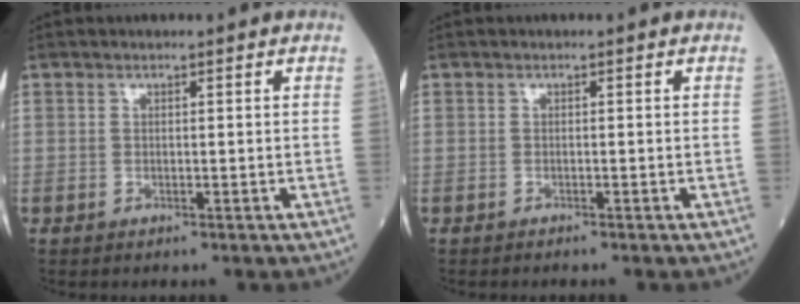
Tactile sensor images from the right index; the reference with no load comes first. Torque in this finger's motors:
{"motor_torque": [0.03, -0.14, 0.08, 0.01]}